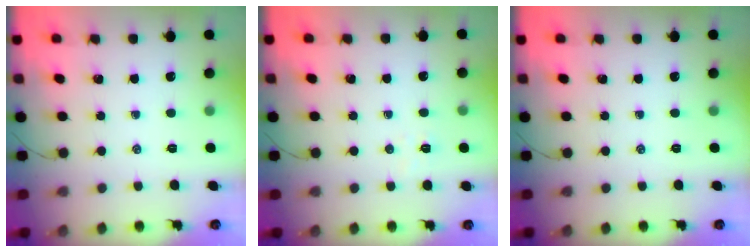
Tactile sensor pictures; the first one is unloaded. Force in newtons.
{"total": 3.9, "press": 3.8, "slide": 0.9}
{"total": 0.0}